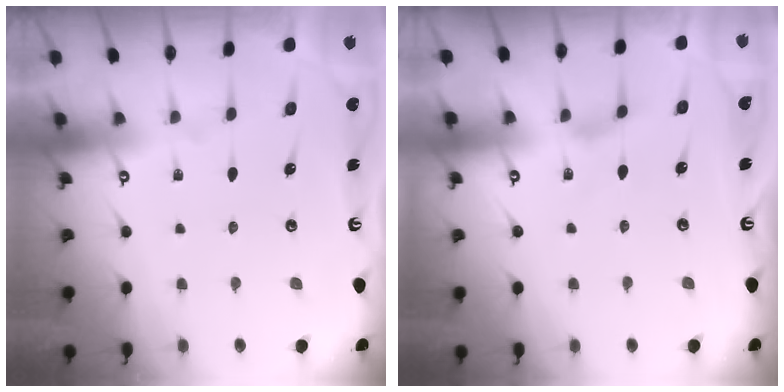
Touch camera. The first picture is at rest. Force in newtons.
{"total": 1.4, "press": 1.3, "slide": 0.4}